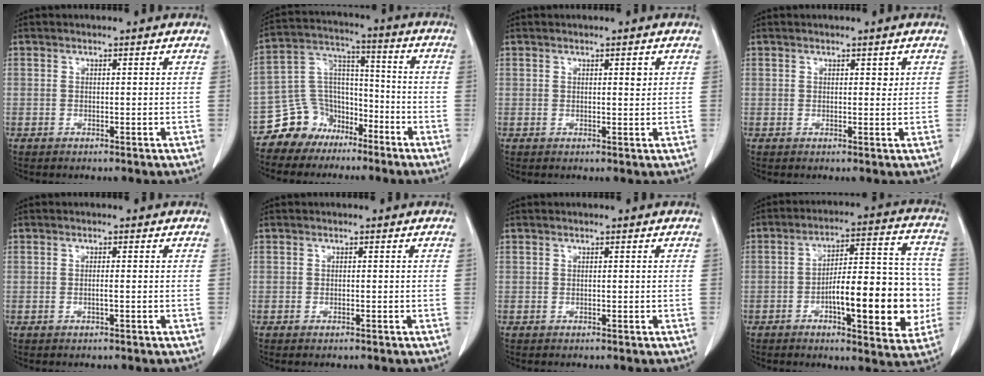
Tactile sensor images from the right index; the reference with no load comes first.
{"total": 10.0, "force": [-7.1, 7.0, 0.8], "torque": [-0.020, 0.058, -0.127]}
{"total": 1.0, "force": [0.4, 0.4, 0.9], "torque": [-0.012, 0.000, 0.006]}
{"total": 1.0, "force": [0.5, 0.6, 0.6], "torque": [-0.004, -0.001, 0.006]}
{"total": 0.8, "force": [-0.2, 0.0, 0.8], "torque": [-0.016, 0.000, -0.003]}
{"total": 0.8, "force": [-0.5, 0.2, 0.5], "torque": [-0.013, -0.001, -0.005]}
{"total": 0.0}
{"total": 17.3, "force": [-3.7, 4.9, 16.2], "torque": [-0.228, 0.025, -0.051]}